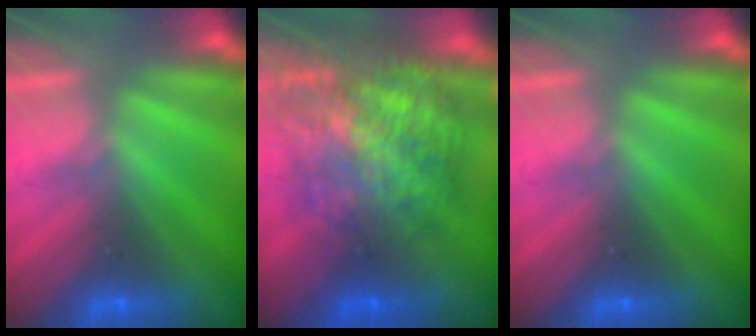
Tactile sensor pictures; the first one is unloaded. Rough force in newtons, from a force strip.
{"total": 7.3}
{"total": 0.0}